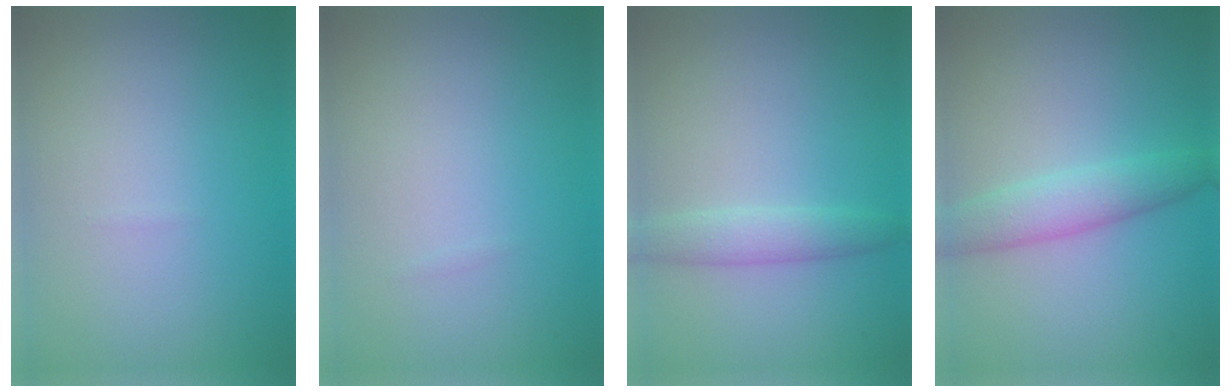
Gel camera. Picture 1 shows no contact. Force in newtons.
{"total": 0.0}
{"total": 2.1, "press": 2.1, "slide": 0.1}
{"total": 3.0, "press": 3.0, "slide": 0.1}